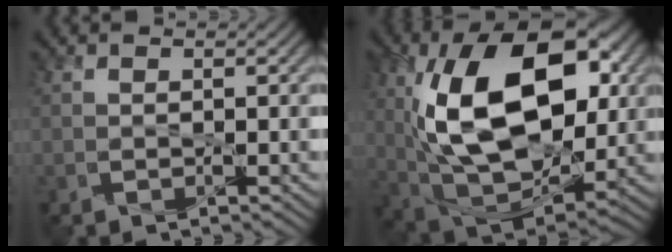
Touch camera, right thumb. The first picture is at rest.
{"total": 17.6, "force": [3.2, 10.2, 14.0], "torque": [-0.268, 0.006, 0.057]}